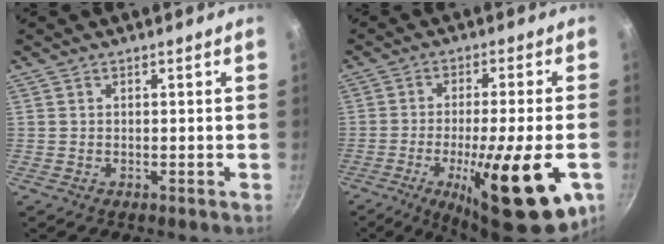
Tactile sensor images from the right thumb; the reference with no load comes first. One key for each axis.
{"total": 20.1, "fx": -7.2, "fy": 4.3, "fz": 18.3, "tx": -0.263, "ty": 0.005, "tz": -0.107}